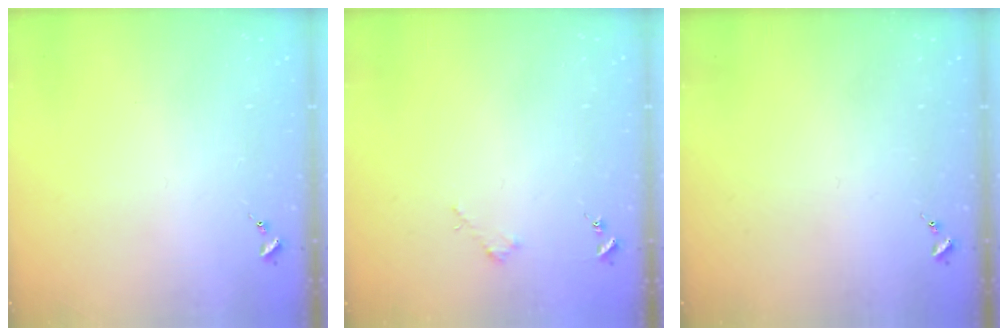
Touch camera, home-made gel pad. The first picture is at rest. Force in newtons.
{"total": 1.8, "press": 1.8, "slide": 0.2}
{"total": 0.0}